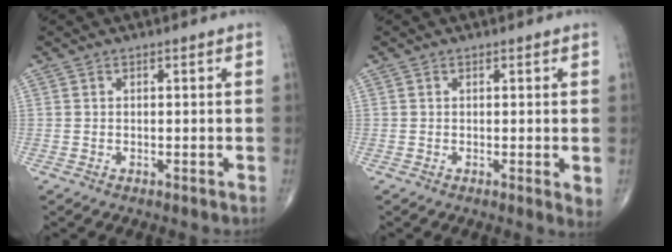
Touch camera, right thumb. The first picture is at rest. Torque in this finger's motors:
{"motor_torque": [-0.19, 0.12, 0.28, 0.05, 0.06]}